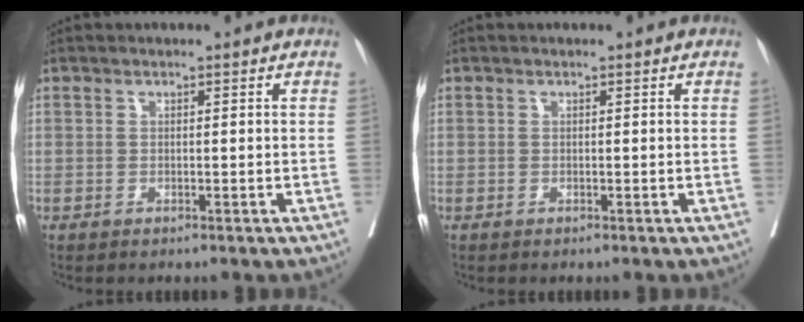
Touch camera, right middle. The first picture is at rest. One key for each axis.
{"total": 0.0}